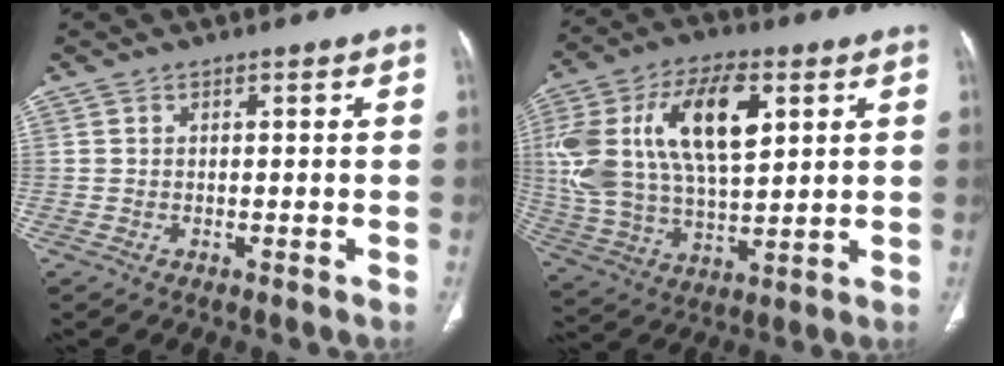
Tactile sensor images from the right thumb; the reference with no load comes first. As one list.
[{"total": 23.1, "force": [6.5, 11.8, 18.7], "torque": [-0.361, -0.002, 0.119]}]